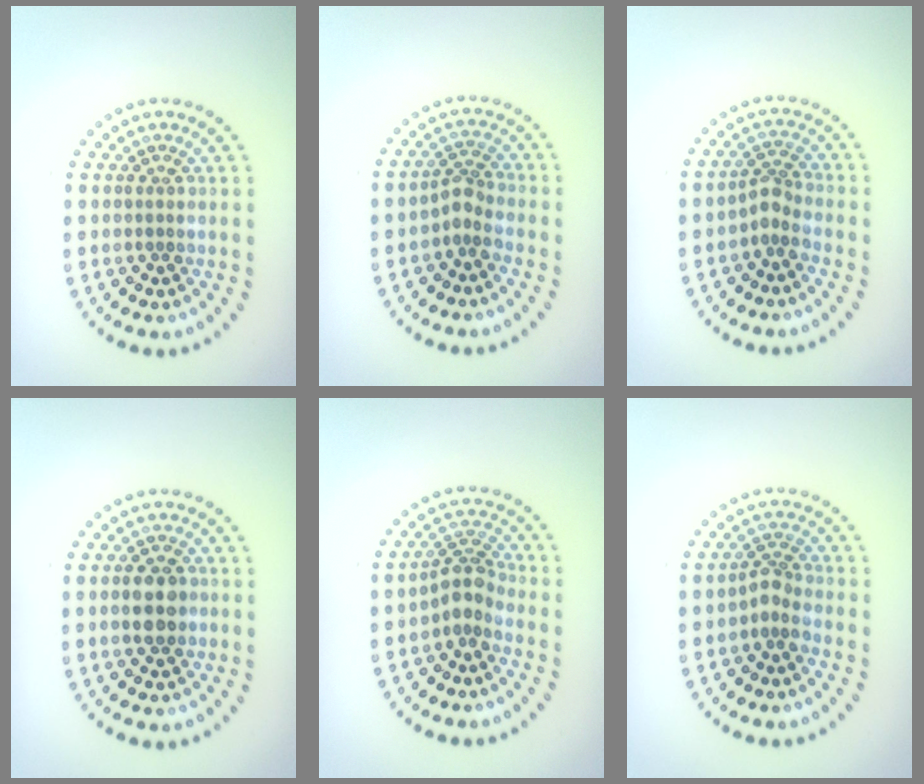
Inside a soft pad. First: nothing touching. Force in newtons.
{"total": 2.0, "press": 1.4, "slide": 1.4}
{"total": 1.9, "press": 1.4, "slide": 1.3}
{"total": 3.0, "press": 3.0, "slide": 0.2}
{"total": 2.5, "press": 1.9, "slide": 1.7}
{"total": 1.9, "press": 1.4, "slide": 1.2}